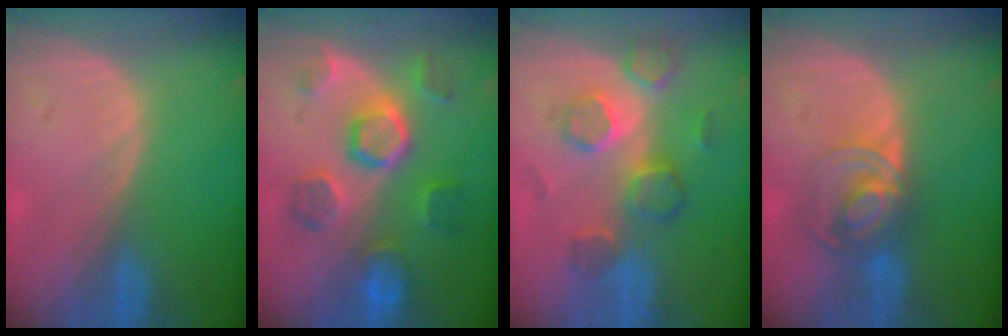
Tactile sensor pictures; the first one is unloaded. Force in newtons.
{"total": 8.7, "press": 8.7, "slide": 0.1}
{"total": 7.8, "press": 7.4, "slide": 2.4}
{"total": 7.5, "press": 6.2, "slide": 4.2}